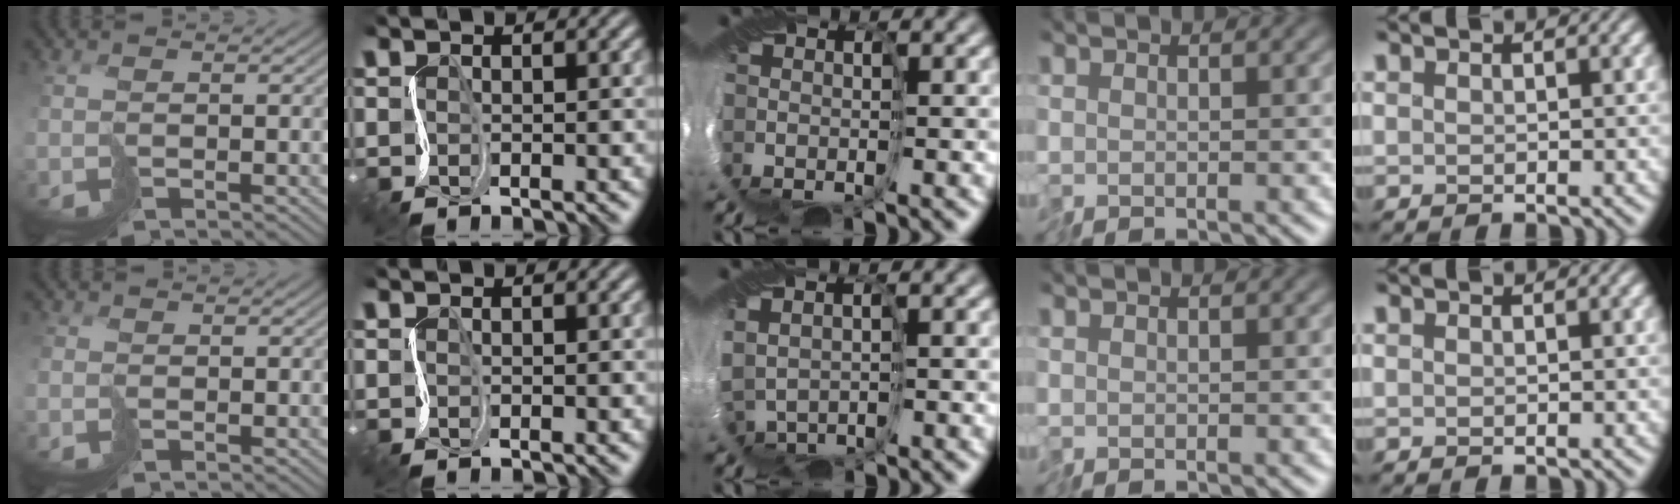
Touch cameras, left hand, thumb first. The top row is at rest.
{"thumb": {"total": 1.1, "force": [-0.3, 1.0, 0.4], "torque": [-0.012, -0.002, -0.007]}, "middle": {"total": 1.8, "force": [1.7, 0.4, 0.0], "torque": [-0.022, 0.013, 0.040]}}